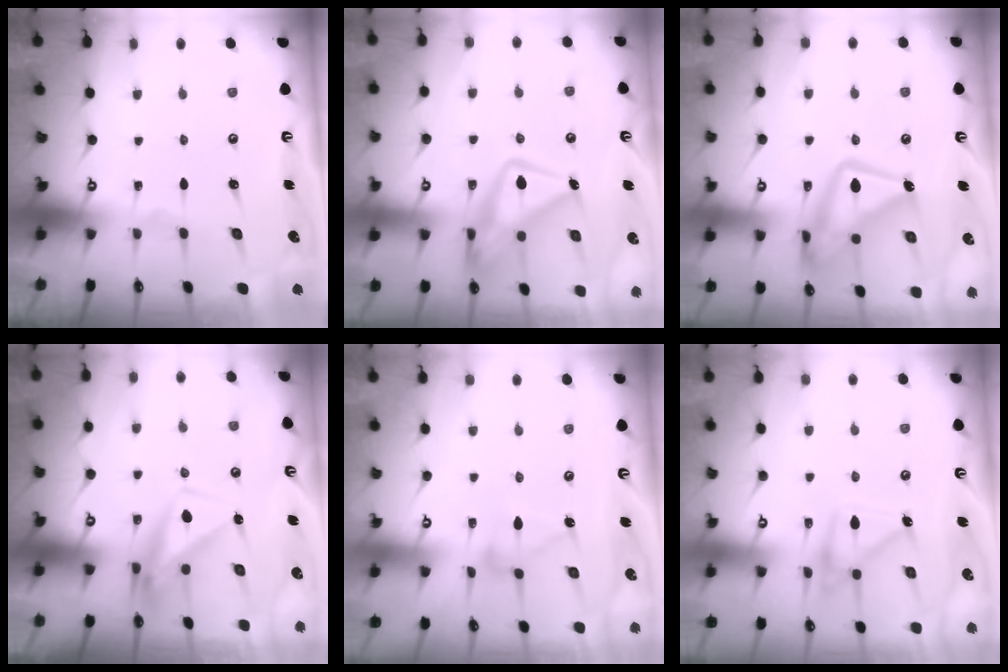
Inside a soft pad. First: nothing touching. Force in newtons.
{"total": 16.4, "press": 16.3, "slide": 1.6}
{"total": 16.3, "press": 16.2, "slide": 1.5}
{"total": 7.2, "press": 7.2, "slide": 0.9}
{"total": 8.8, "press": 8.8, "slide": 0.5}
{"total": 15.7, "press": 15.7, "slide": 0.9}